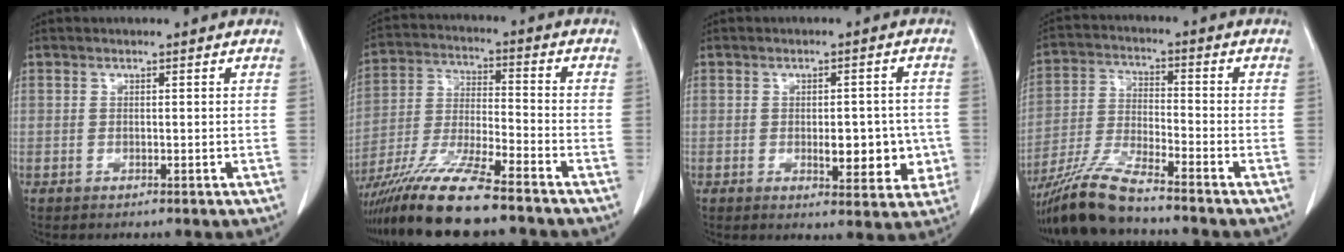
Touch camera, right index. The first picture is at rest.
{"total": 14.9, "force": [-11.6, 0.4, 9.2], "torque": [-0.189, -0.029, -0.210]}
{"total": 7.3, "force": [-1.3, 3.2, 6.5], "torque": [-0.074, 0.001, -0.010]}
{"total": 10.4, "force": [-9.1, 0.1, 5.1], "torque": [-0.104, -0.021, -0.175]}